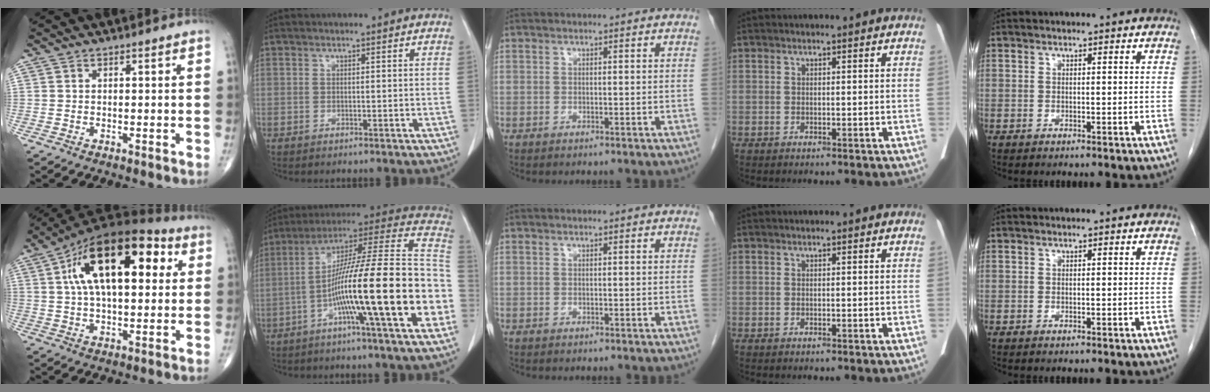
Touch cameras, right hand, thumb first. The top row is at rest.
{"thumb": {"total": 22.3, "force": [6.3, 10.7, 18.5], "torque": [-0.292, 0.021, 0.094]}, "index": {"total": 24.4, "force": [-6.5, 0.6, 23.5], "torque": [-0.311, 0.011, -0.117]}}